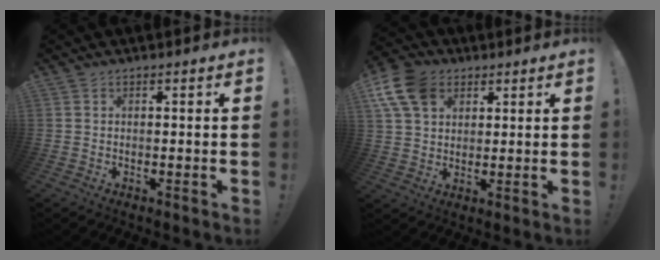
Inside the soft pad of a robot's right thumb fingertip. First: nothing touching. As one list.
[{"total": 12.5, "force": [5.5, 8.9, 6.9], "torque": [-0.130, -0.018, 0.109]}]